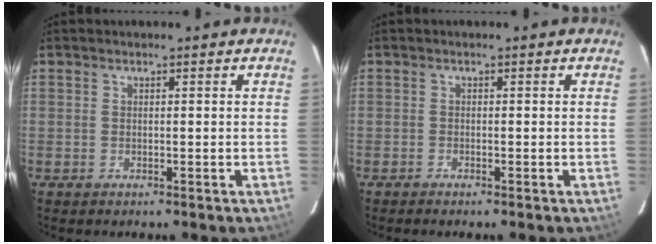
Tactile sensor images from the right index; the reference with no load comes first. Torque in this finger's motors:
{"motor_torque": [0.30, -0.20, 0.12, 0.02]}